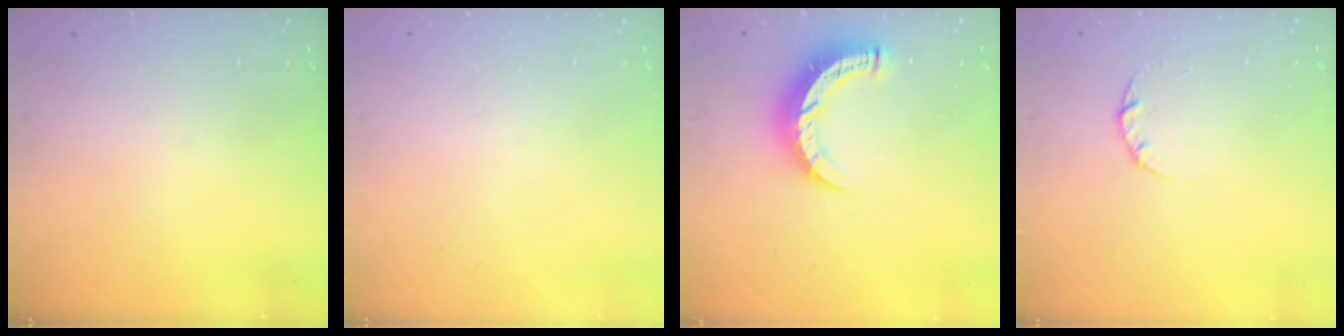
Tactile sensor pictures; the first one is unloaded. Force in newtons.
{"total": 0.0}
{"total": 8.6, "press": 8.6, "slide": 0.6}
{"total": 2.2, "press": 2.2, "slide": 0.3}